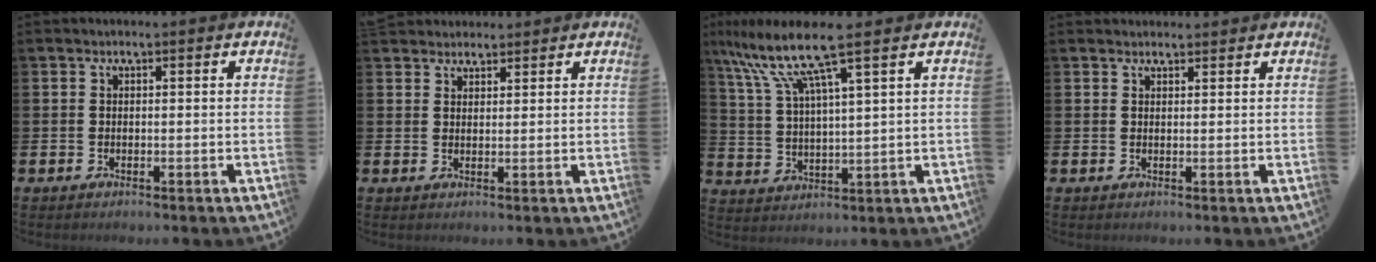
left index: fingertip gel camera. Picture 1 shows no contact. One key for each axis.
{"total": 2.7, "fx": 2.5, "fy": 1.0, "fz": -0.3, "tx": 0.008, "ty": -0.008, "tz": 0.045}
{"total": 10.1, "fx": 7.3, "fy": 1.1, "fz": 6.8, "tx": -0.159, "ty": -0.024, "tz": 0.124}
{"total": 1.5, "fx": 1.4, "fy": 0.4, "fz": 0.0, "tx": 0.008, "ty": -0.004, "tz": 0.024}